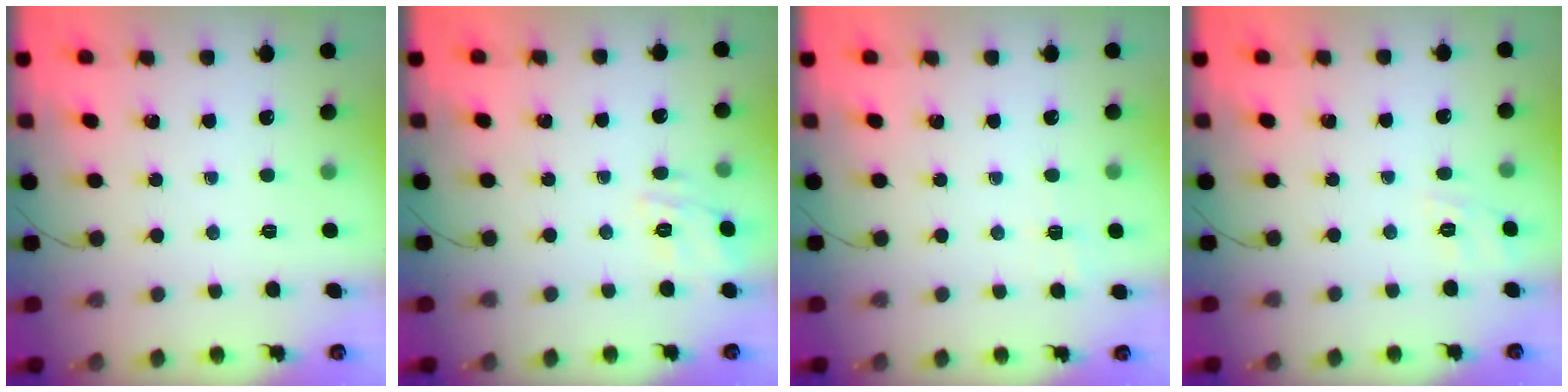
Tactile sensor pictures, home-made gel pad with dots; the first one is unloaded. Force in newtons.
{"total": 6.1, "press": 5.9, "slide": 1.6}
{"total": 1.5, "press": 0.2, "slide": 1.5}
{"total": 8.7, "press": 8.5, "slide": 1.8}